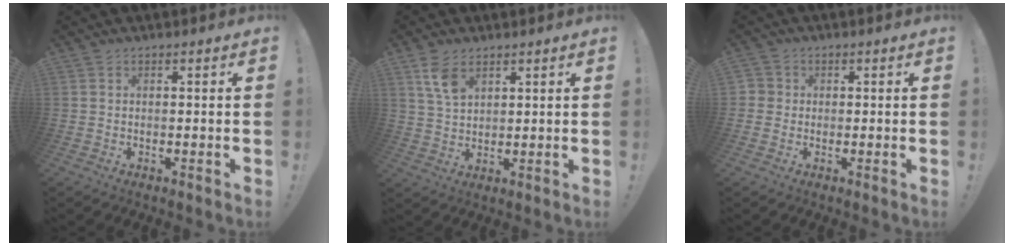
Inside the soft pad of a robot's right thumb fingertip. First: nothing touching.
{"total": 6.8, "force": [3.9, 3.7, 4.1], "torque": [-0.073, -0.016, 0.073]}
{"total": 2.4, "force": [-0.2, 2.4, 0.5], "torque": [-0.012, 0.006, -0.003]}